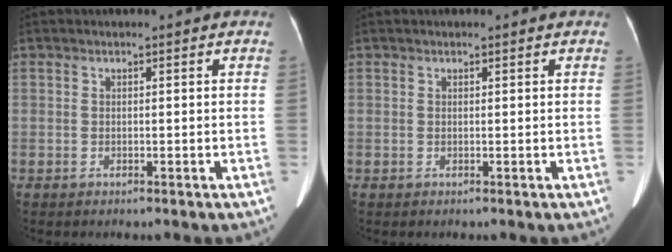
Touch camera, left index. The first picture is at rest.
{"total": 0.5, "force": [0.5, 0.2, 0.2], "torque": [-0.007, 0.007, 0.007]}